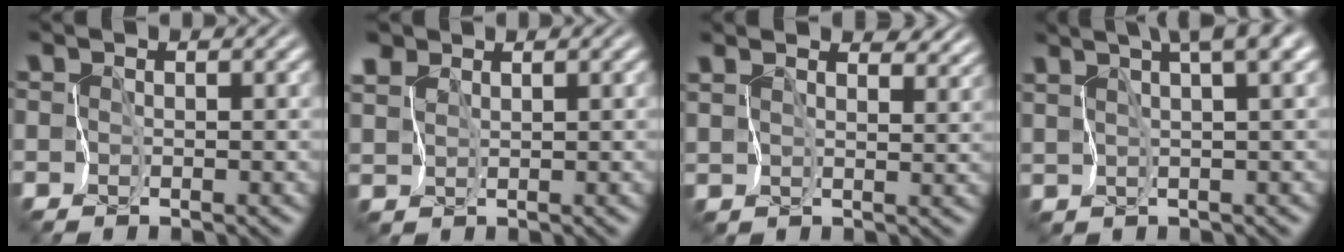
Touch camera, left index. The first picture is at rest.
{"total": 1.7, "force": [1.6, 0.5, -0.2], "torque": [-0.008, 0.005, 0.031]}
{"total": 4.7, "force": [4.0, 1.7, 1.8], "torque": [-0.045, 0.001, 0.054]}
{"total": 5.9, "force": [3.9, 0.8, 4.3], "torque": [-0.075, 0.017, 0.068]}